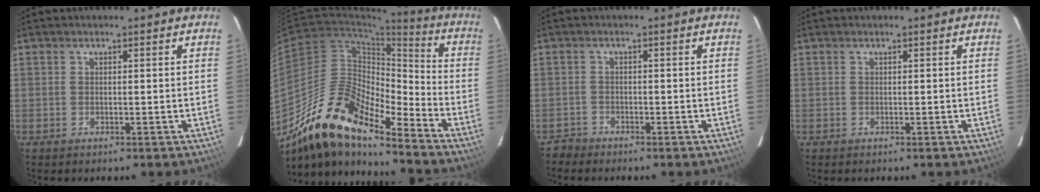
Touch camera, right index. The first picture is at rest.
{"total": 18.0, "force": [-14.7, 4.4, 9.4], "torque": [-0.156, 0.000, -0.282]}
{"total": 1.9, "force": [-1.8, 0.7, -0.4], "torque": [-0.001, 0.006, -0.038]}
{"total": 0.0}